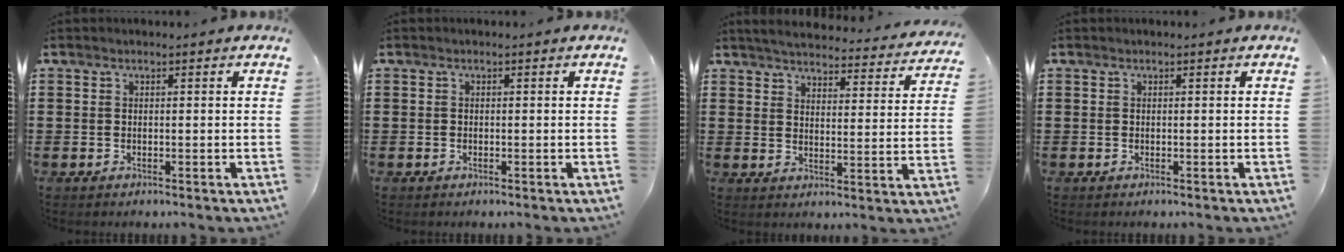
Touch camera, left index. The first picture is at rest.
{"total": 0.5, "force": [-0.5, 0.2, 0.0], "torque": [-0.002, 0.000, -0.009]}
{"total": 4.3, "force": [4.2, 0.0, 1.0], "torque": [-0.041, -0.029, 0.069]}
{"total": 0.0}